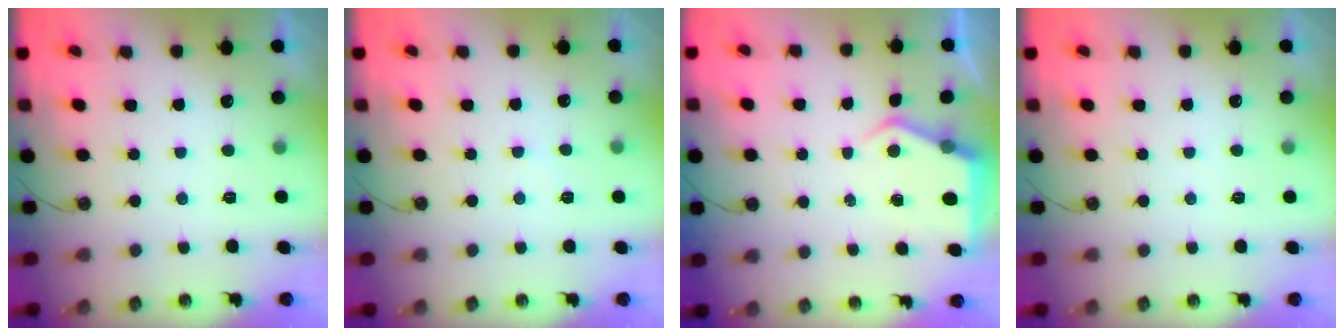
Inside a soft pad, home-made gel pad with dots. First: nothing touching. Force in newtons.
{"total": 4.1, "press": 4.1, "slide": 0.6}
{"total": 5.9, "press": 5.8, "slide": 0.6}
{"total": 2.8, "press": 2.8, "slide": 0.3}